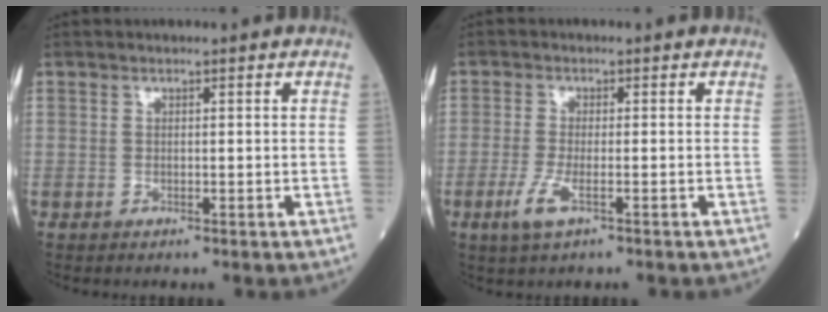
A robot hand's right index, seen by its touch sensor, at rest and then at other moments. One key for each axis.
{"total": 3.9, "fx": -1.9, "fy": 0.7, "fz": 3.3, "tx": -0.079, "ty": -0.009, "tz": -0.038}